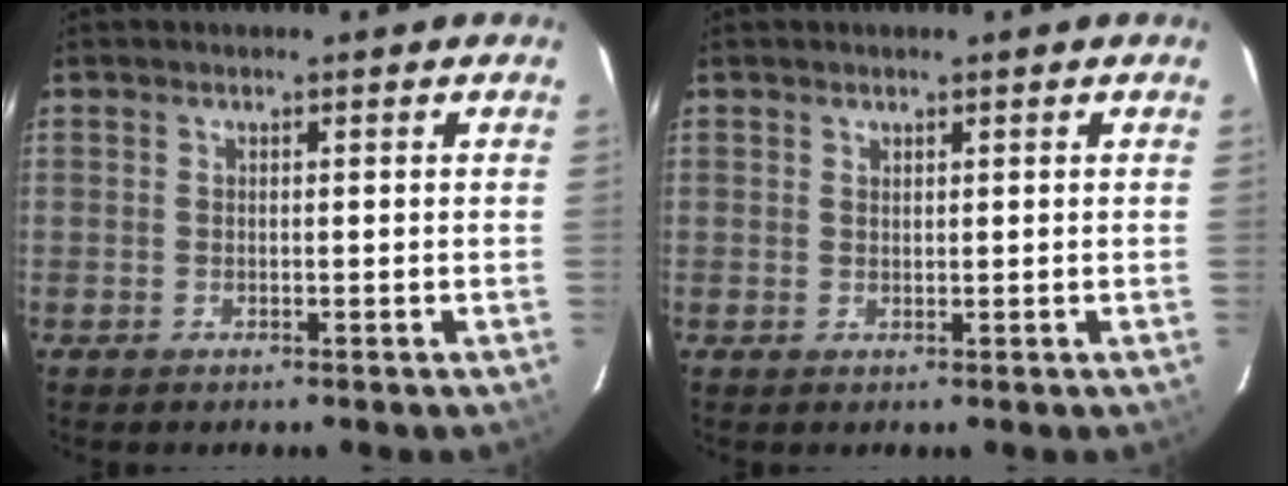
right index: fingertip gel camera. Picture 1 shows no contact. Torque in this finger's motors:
{"motor_torque": [0.06, 0.11, -0.04, 0.00]}